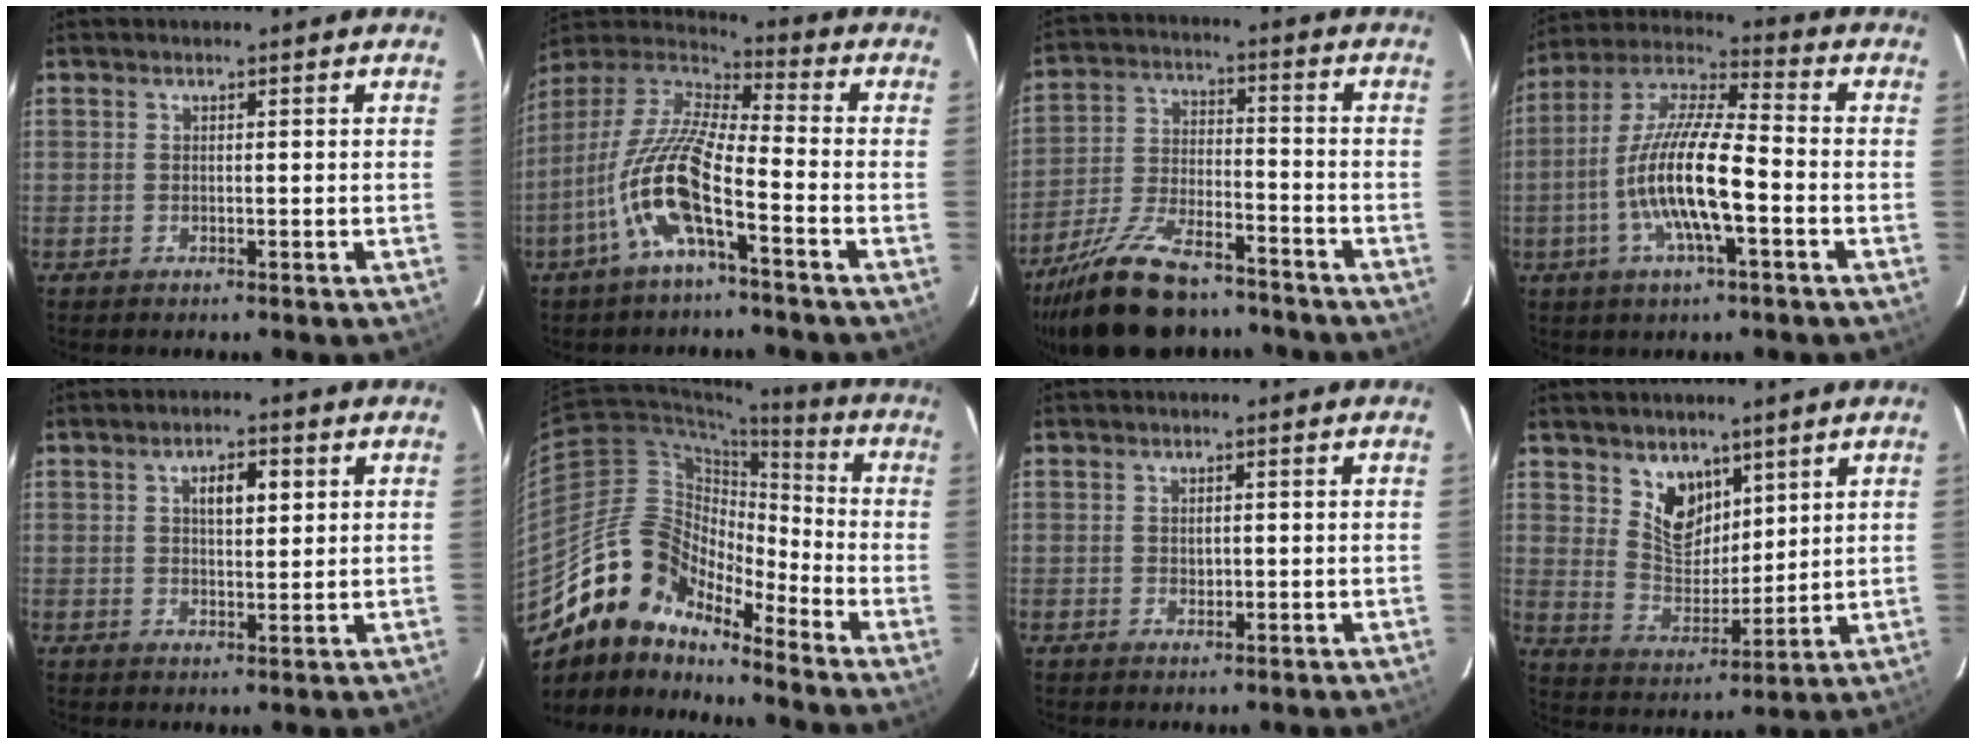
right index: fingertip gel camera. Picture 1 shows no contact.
{"total": 14.7, "force": [-6.6, 3.0, 12.7], "torque": [-0.252, -0.010, -0.133]}
{"total": 19.2, "force": [-15.5, 6.8, 9.1], "torque": [-0.191, -0.015, -0.254]}
{"total": 15.2, "force": [-4.2, 3.3, 14.3], "torque": [-0.280, -0.003, -0.084]}
{"total": 4.6, "force": [1.6, 2.0, 3.9], "torque": [-0.063, 0.011, 0.029]}
{"total": 13.8, "force": [-11.8, 5.4, 4.7], "torque": [-0.076, 0.021, -0.237]}
{"total": 1.3, "force": [0.1, 1.0, 0.7], "torque": [-0.009, 0.001, 0.003]}
{"total": 8.5, "force": [5.4, 5.3, 3.8], "torque": [-0.059, -0.004, 0.111]}